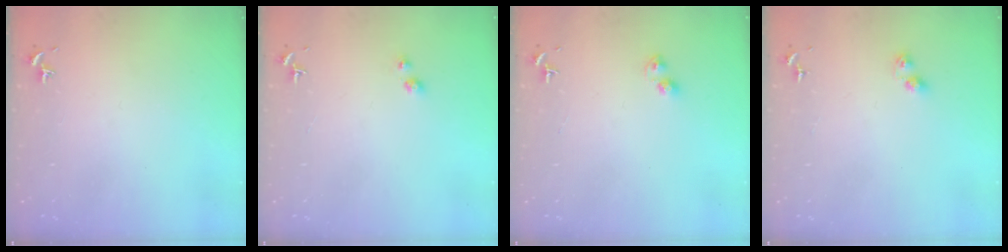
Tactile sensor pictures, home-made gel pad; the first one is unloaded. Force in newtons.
{"total": 2.8, "press": 2.8, "slide": 0.2}
{"total": 3.6, "press": 3.6, "slide": 0.5}
{"total": 4.3, "press": 4.3, "slide": 0.1}